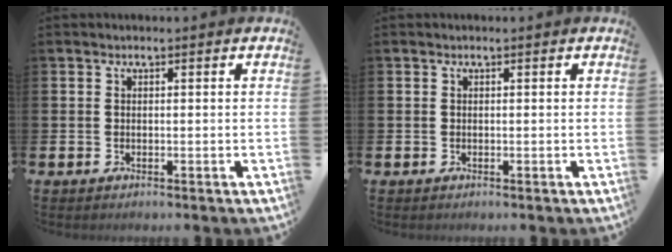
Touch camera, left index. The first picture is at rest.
{"total": 0.0}